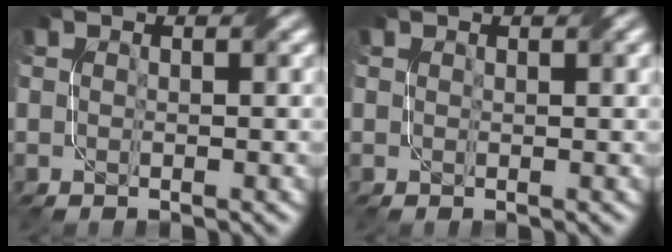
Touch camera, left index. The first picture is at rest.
{"total": 0.0}